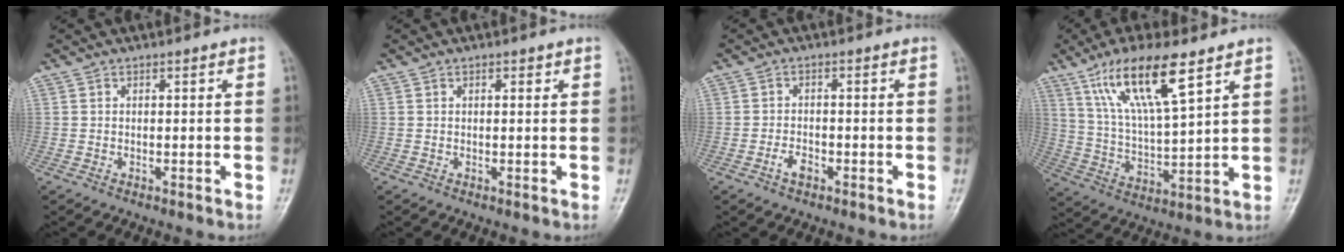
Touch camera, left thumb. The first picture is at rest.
{"total": 0.9, "force": [0.5, 0.4, 0.7], "torque": [-0.007, 0.000, 0.006]}
{"total": 2.6, "force": [-1.5, 1.4, 1.6], "torque": [-0.029, 0.011, -0.027]}
{"total": 14.6, "force": [8.4, 3.4, 11.4], "torque": [-0.208, -0.032, 0.166]}